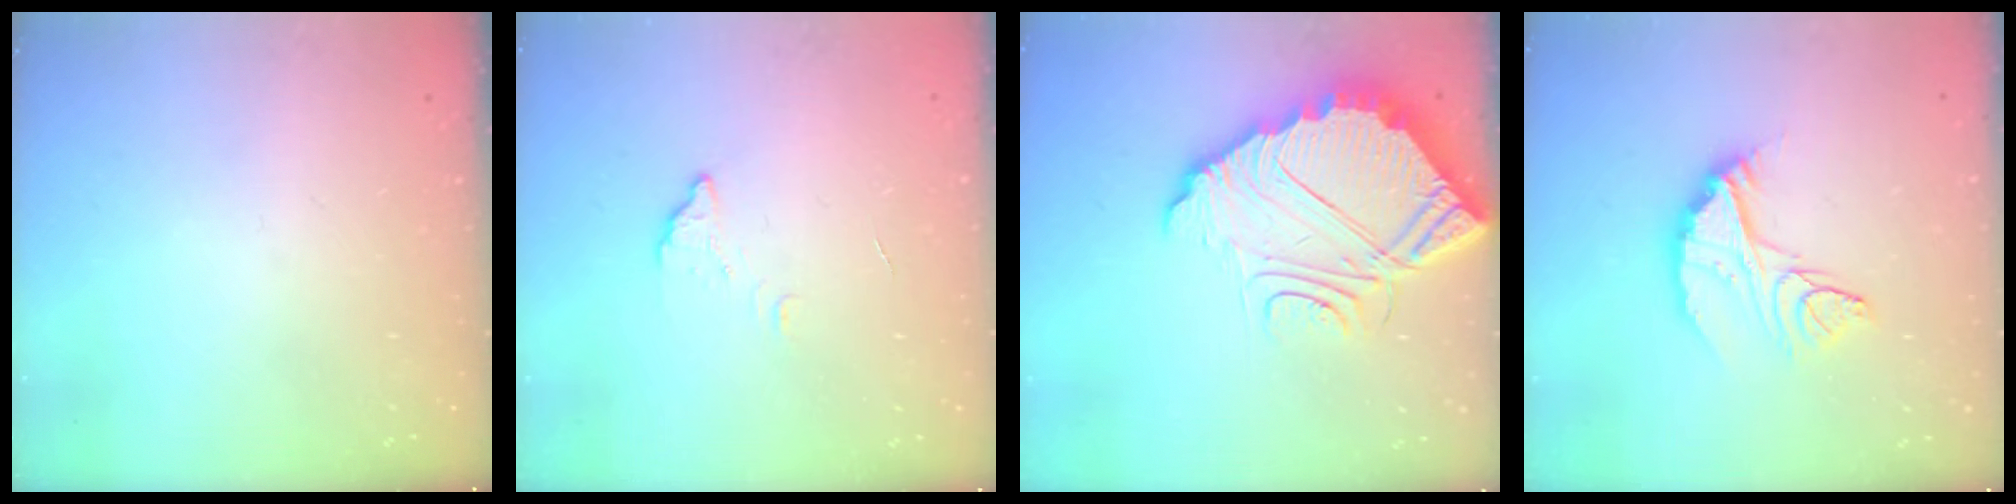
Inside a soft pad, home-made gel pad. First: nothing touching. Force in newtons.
{"total": 2.7, "press": 2.7, "slide": 0.2}
{"total": 14.2, "press": 14.1, "slide": 1.2}
{"total": 12.0, "press": 11.9, "slide": 1.0}